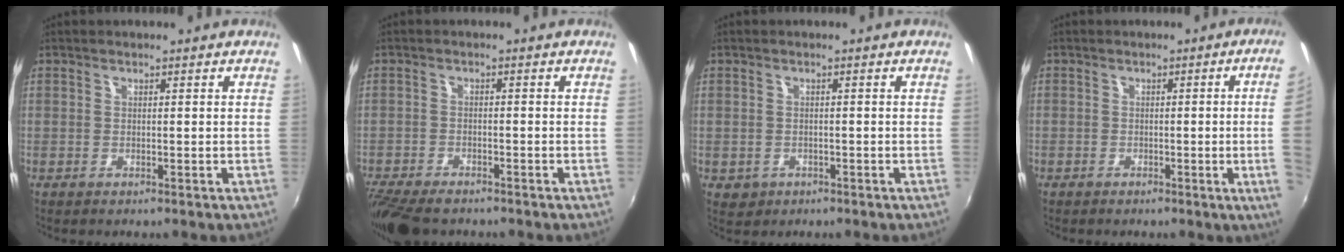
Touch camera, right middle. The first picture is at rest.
{"total": 9.6, "force": [-8.0, 3.1, 4.3], "torque": [-0.112, -0.035, -0.143]}
{"total": 2.6, "force": [-0.8, 2.2, 0.9], "torque": [-0.023, -0.002, -0.006]}
{"total": 6.7, "force": [-0.3, -1.5, 6.5], "torque": [-0.081, -0.010, -0.001]}